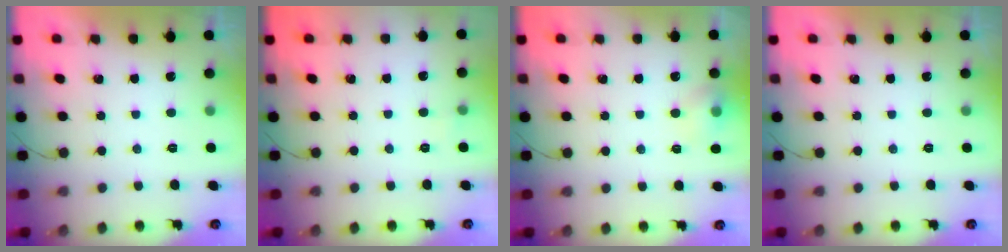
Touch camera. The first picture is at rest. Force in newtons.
{"total": 3.6, "press": 3.5, "slide": 0.9}
{"total": 7.2, "press": 7.0, "slide": 1.5}
{"total": 0.0}